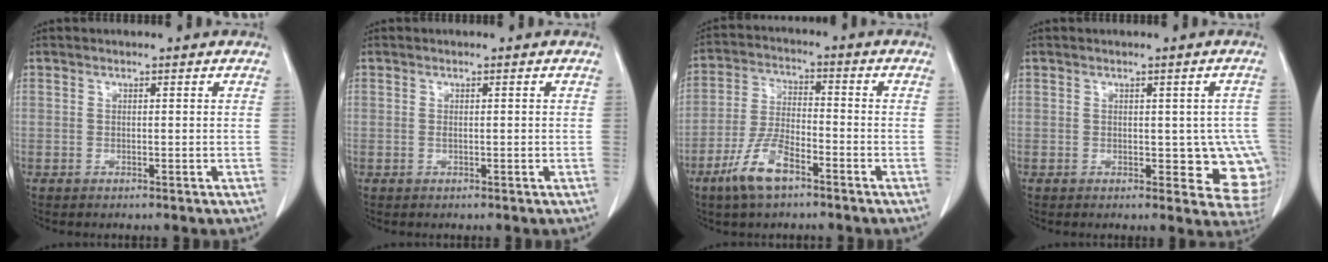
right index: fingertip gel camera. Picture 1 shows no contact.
{"total": 0.6, "force": [0.0, 0.2, 0.6], "torque": [-0.011, 0.000, 0.003]}
{"total": 8.5, "force": [-5.3, 2.7, 6.0], "torque": [-0.133, -0.004, -0.102]}
{"total": 7.5, "force": [-1.0, 4.2, 6.1], "torque": [-0.046, 0.007, -0.005]}